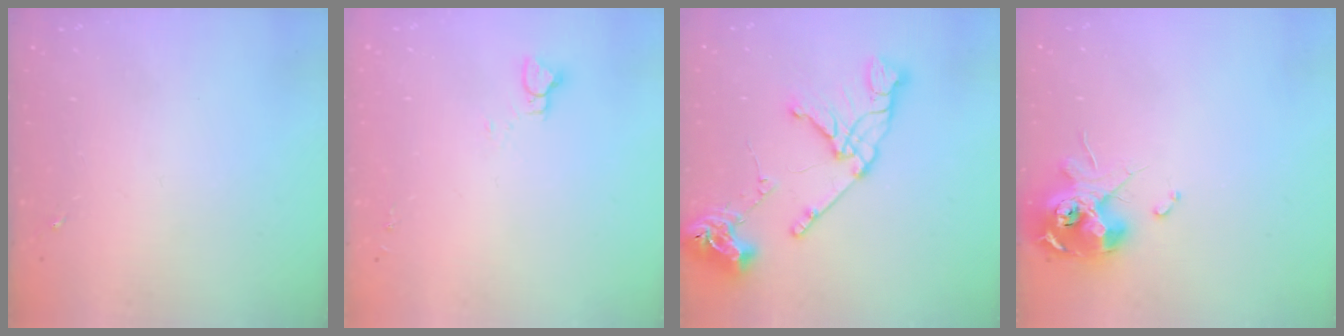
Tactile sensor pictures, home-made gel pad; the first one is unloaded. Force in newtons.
{"total": 3.9, "press": 3.9, "slide": 0.4}
{"total": 18.8, "press": 18.7, "slide": 1.7}
{"total": 13.2, "press": 13.1, "slide": 1.8}